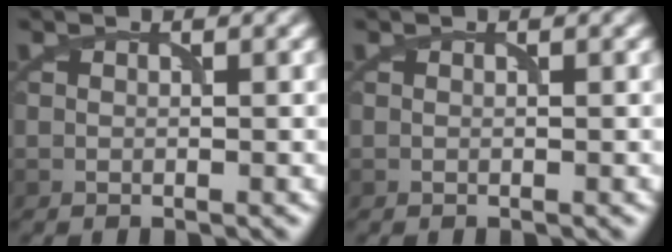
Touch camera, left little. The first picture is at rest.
{"total": 0.0}